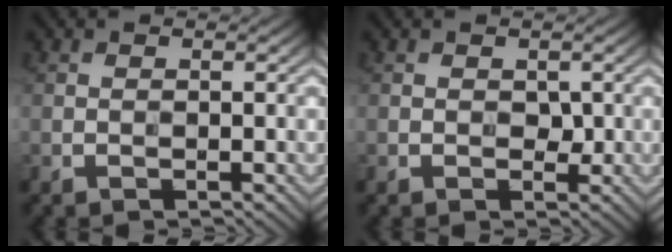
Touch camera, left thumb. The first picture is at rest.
{"total": 1.3, "force": [0.1, 1.0, 0.9], "torque": [-0.013, -0.001, 0.000]}